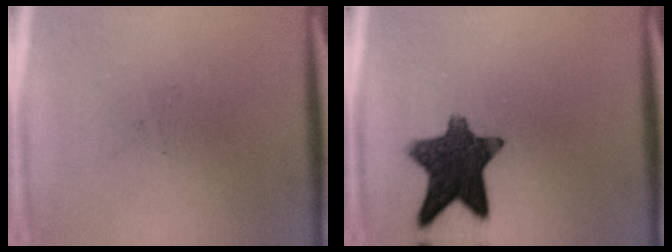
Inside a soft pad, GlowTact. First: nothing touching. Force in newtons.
{"total": 11.5}